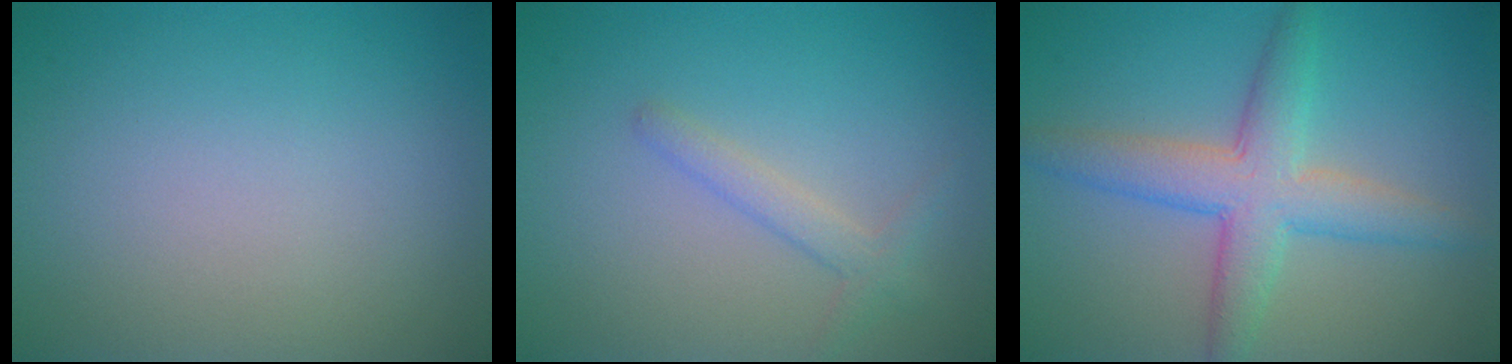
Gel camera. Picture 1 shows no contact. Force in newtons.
{"total": 1.8, "press": 1.8, "slide": 0.1}
{"total": 5.2, "press": 5.2, "slide": 0.2}